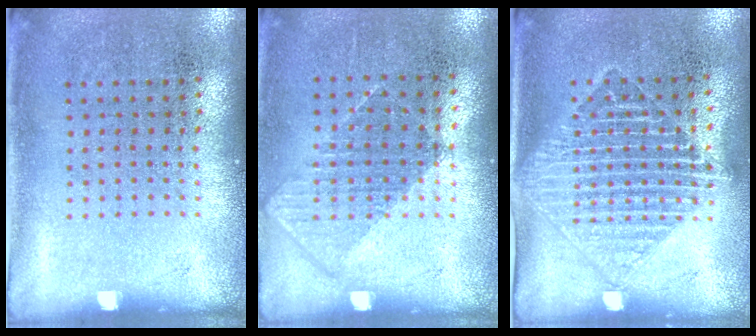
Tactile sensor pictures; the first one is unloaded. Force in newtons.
{"total": 0.8, "press": 0.7, "slide": 0.3}
{"total": 1.6, "press": 1.4, "slide": 0.8}